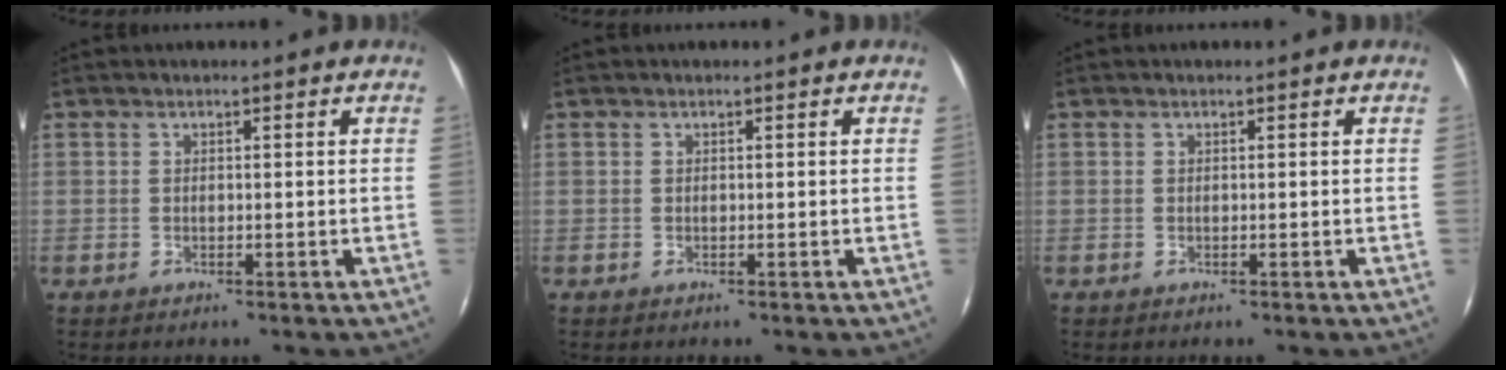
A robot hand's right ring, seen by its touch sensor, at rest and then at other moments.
{"total": 0.0}
{"total": 0.0}